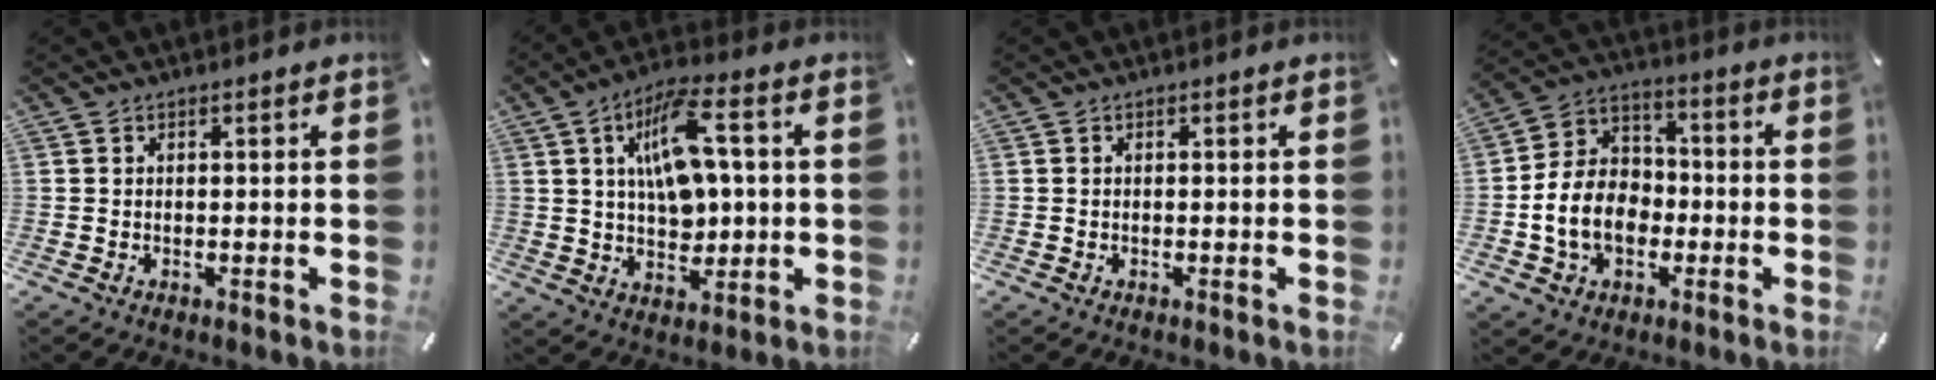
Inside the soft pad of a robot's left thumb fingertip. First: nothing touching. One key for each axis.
{"total": 12.2, "fx": 2.8, "fy": 6.9, "fz": 9.6, "tx": -0.172, "ty": 0.004, "tz": 0.050}
{"total": 0.0}
{"total": 12.3, "fx": -3.2, "fy": 9.7, "fz": 7.0, "tx": -0.169, "ty": 0.025, "tz": -0.057}